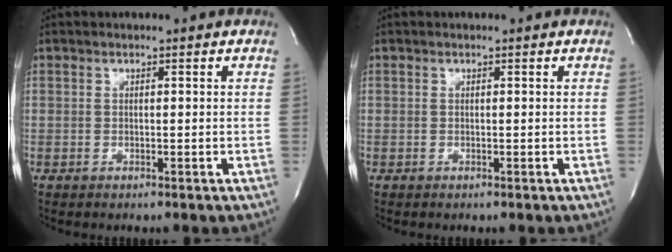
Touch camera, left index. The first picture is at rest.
{"total": 0.0}